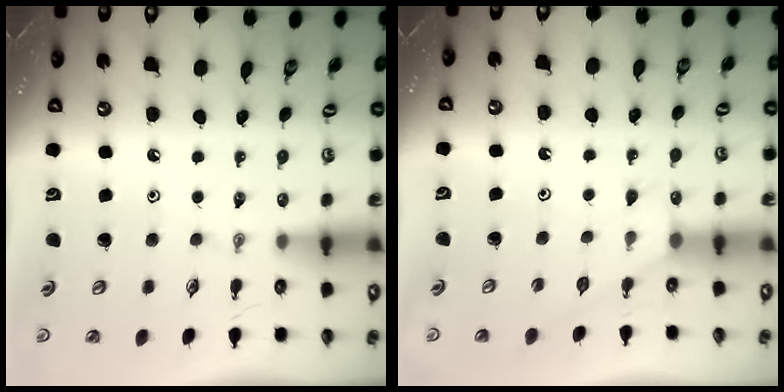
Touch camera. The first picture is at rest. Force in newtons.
{"total": 2.7, "press": 2.7, "slide": 0.3}